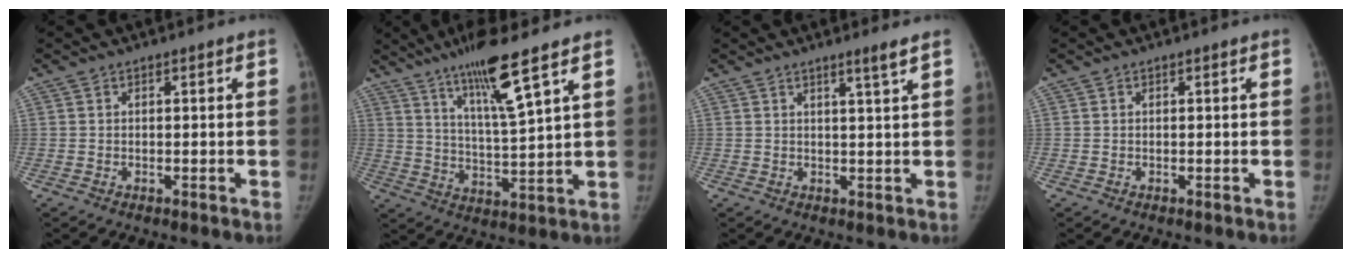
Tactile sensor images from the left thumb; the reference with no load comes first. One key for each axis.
{"total": 12.2, "fx": 7.6, "fy": 0.4, "fz": 9.5, "tx": -0.168, "ty": -0.048, "tz": 0.141}
{"total": 2.6, "fx": 1.7, "fy": -0.7, "fz": 1.8, "tx": -0.030, "ty": -0.017, "tz": 0.031}
{"total": 0.0}